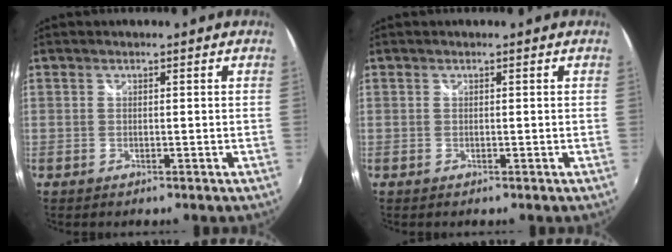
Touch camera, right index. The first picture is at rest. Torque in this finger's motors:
{"motor_torque": [0.00, 0.00, -0.01, 0.00]}